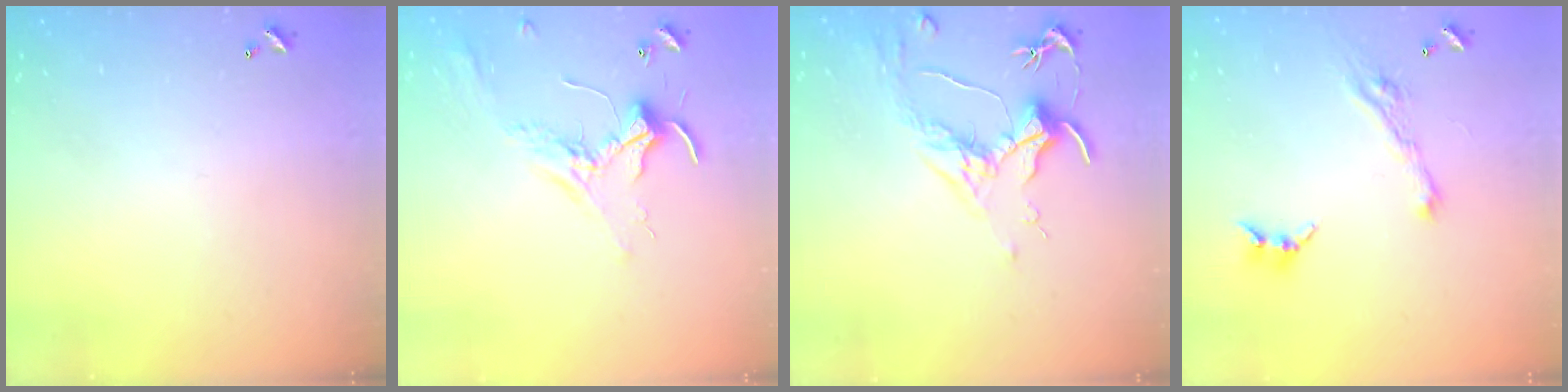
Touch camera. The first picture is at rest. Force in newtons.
{"total": 2.3, "press": 2.3, "slide": 0.5}
{"total": 1.8, "press": 1.5, "slide": 0.9}
{"total": 5.8, "press": 5.8, "slide": 0.9}